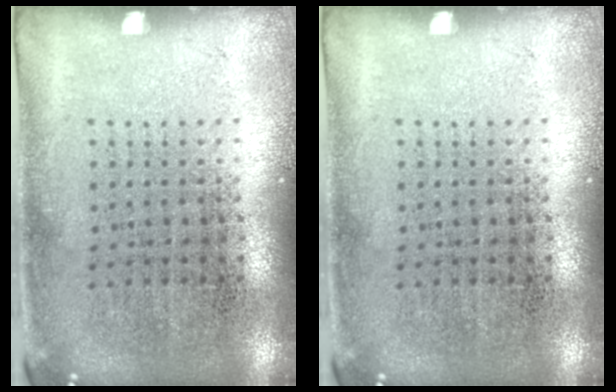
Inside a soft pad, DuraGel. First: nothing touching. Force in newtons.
{"total": 0.0}